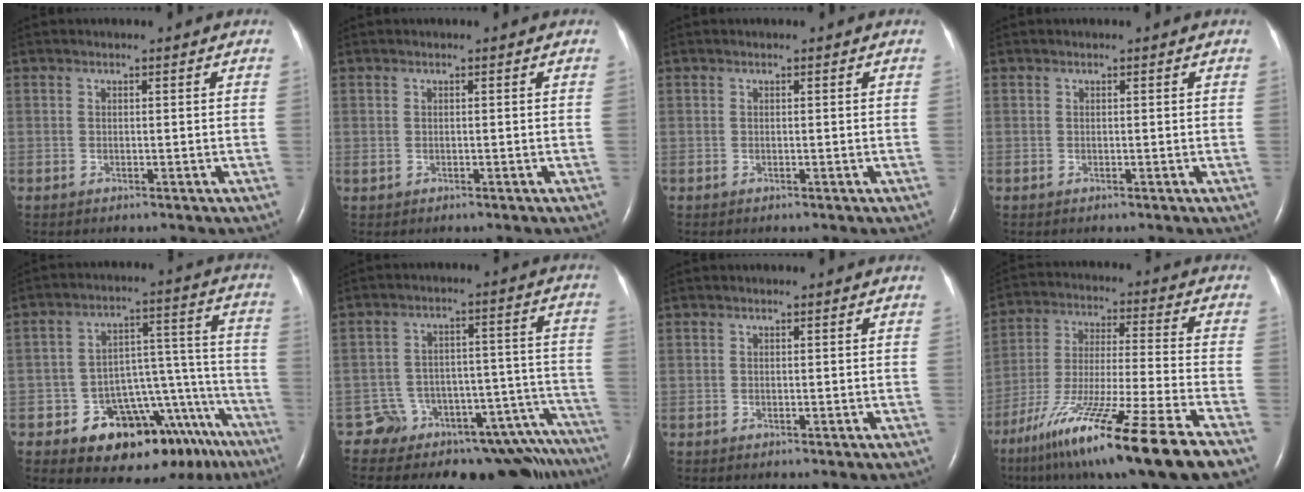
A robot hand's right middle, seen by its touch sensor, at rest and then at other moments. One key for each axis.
{"total": 0.5, "fx": -0.1, "fy": 0.4, "fz": 0.3, "tx": -0.012, "ty": 0.000, "tz": 0.001}
{"total": 0.0}
{"total": 0.0}
{"total": 17.0, "fx": -11.5, "fy": 8.7, "fz": 9.0, "tx": -0.071, "ty": 0.088, "tz": -0.153}
{"total": 15.6, "fx": -14.5, "fy": 5.0, "fz": 3.3, "tx": 0.012, "ty": 0.077, "tz": -0.187}
{"total": 0.0}
{"total": 20.2, "fx": -13.5, "fy": -0.7, "fz": 15.1, "tx": -0.255, "ty": -0.055, "tz": -0.236}